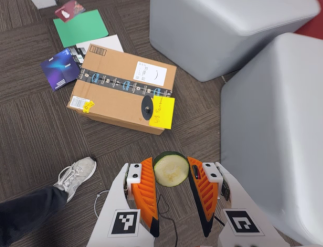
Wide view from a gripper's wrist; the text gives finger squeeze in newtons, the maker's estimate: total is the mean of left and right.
{"total": 9.7, "left": 9.9, "right": 9.5}